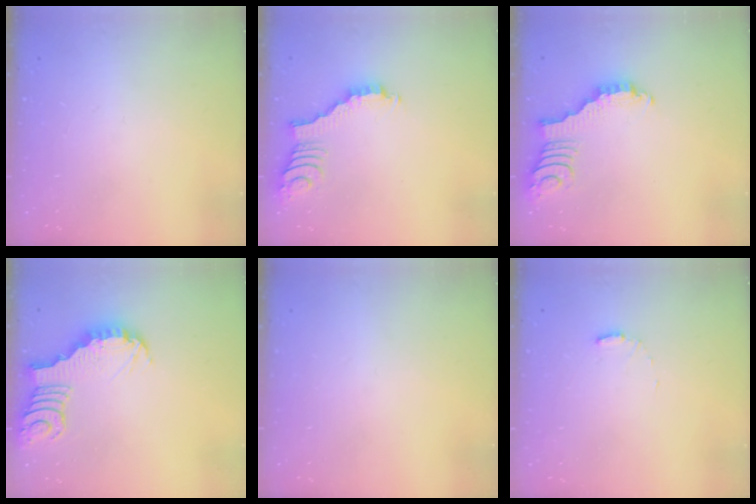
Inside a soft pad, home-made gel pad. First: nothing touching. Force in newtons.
{"total": 2.5, "press": 2.4, "slide": 0.4}
{"total": 2.9, "press": 2.9, "slide": 0.4}
{"total": 4.0, "press": 4.0, "slide": 0.4}
{"total": 0.0}
{"total": 6.0, "press": 6.0, "slide": 0.5}